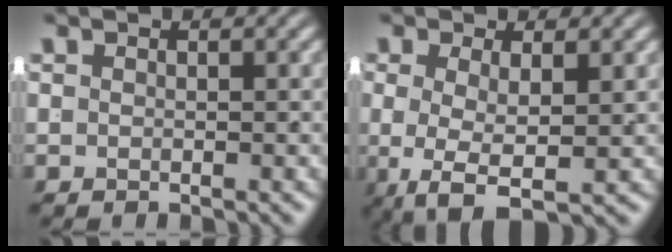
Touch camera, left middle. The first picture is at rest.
{"total": 5.4, "force": [-2.1, 2.2, 4.5], "torque": [-0.090, -0.037, -0.015]}